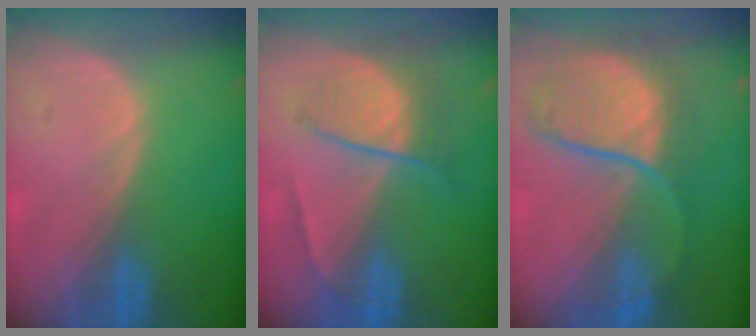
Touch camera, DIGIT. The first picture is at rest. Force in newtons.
{"total": 6.6, "press": 6.2, "slide": 2.4}
{"total": 9.1, "press": 8.7, "slide": 2.9}